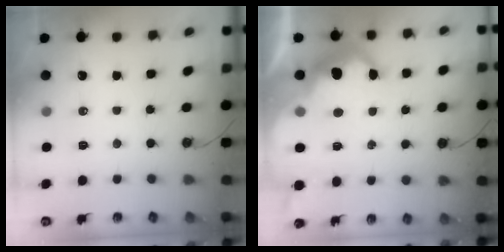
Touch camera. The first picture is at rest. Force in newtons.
{"total": 13.6, "press": 13.6, "slide": 0.9}